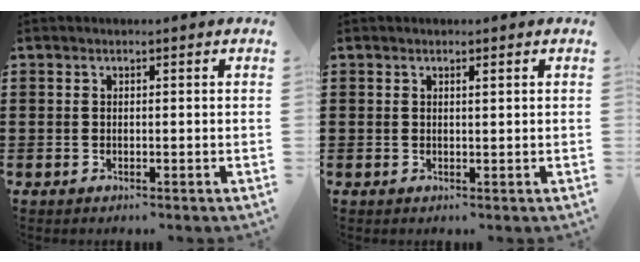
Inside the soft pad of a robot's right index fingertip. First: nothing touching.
{"total": 0.6, "force": [0.3, 0.1, 0.5], "torque": [-0.011, -0.001, 0.006]}